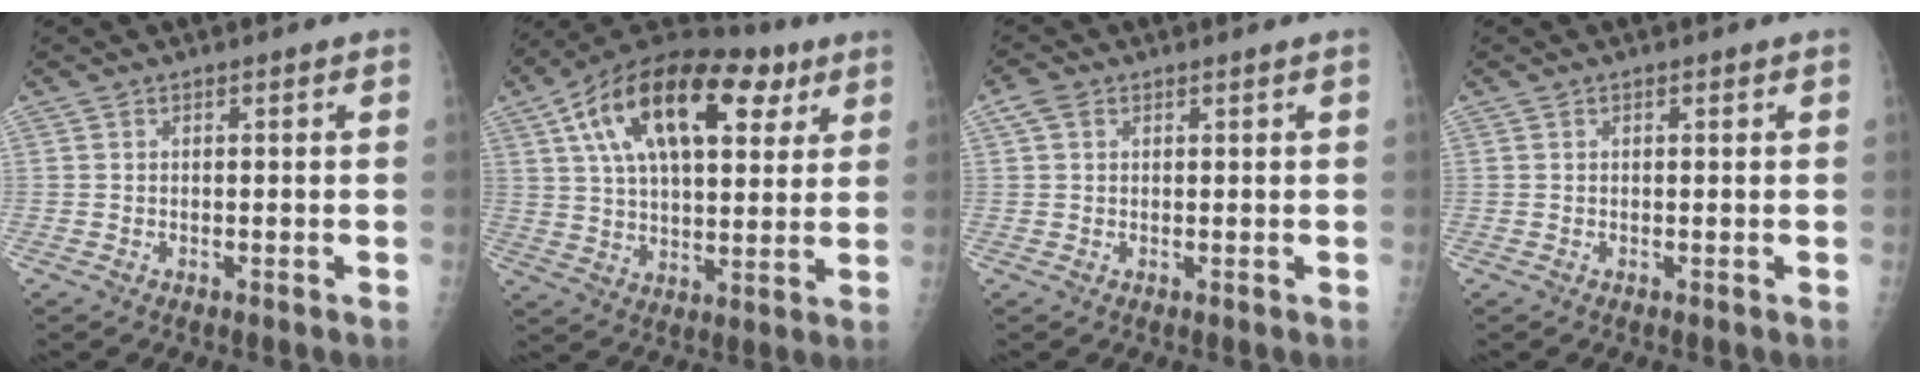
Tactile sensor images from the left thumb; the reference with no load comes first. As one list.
[{"total": 24.6, "force": [10.4, 12.4, 18.6], "torque": [-0.293, 0.010, 0.169]}, {"total": 2.3, "force": [1.1, 1.3, 1.6], "torque": [-0.034, 0.010, 0.025]}, {"total": 0.0}]